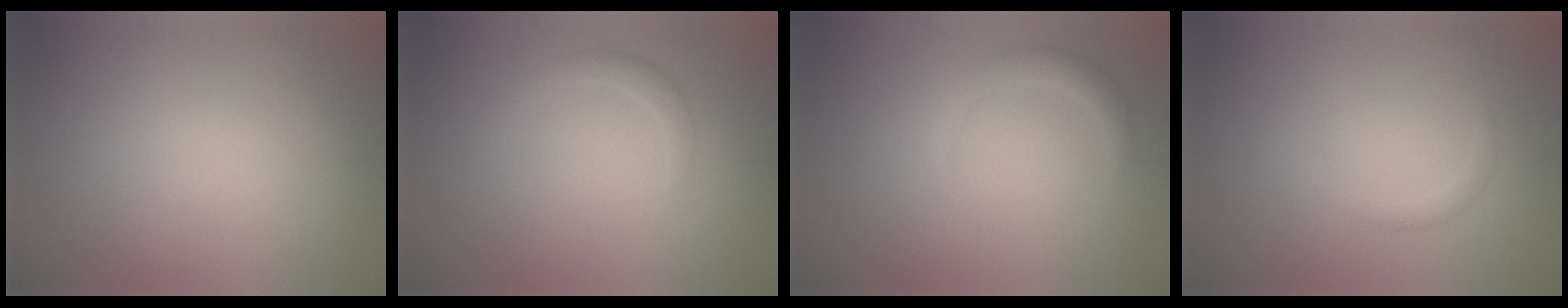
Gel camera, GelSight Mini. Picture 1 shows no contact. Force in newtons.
{"total": 1.3, "press": 1.3, "slide": 0.2}
{"total": 1.6, "press": 1.6, "slide": 0.1}
{"total": 1.0, "press": 1.0, "slide": 0.0}